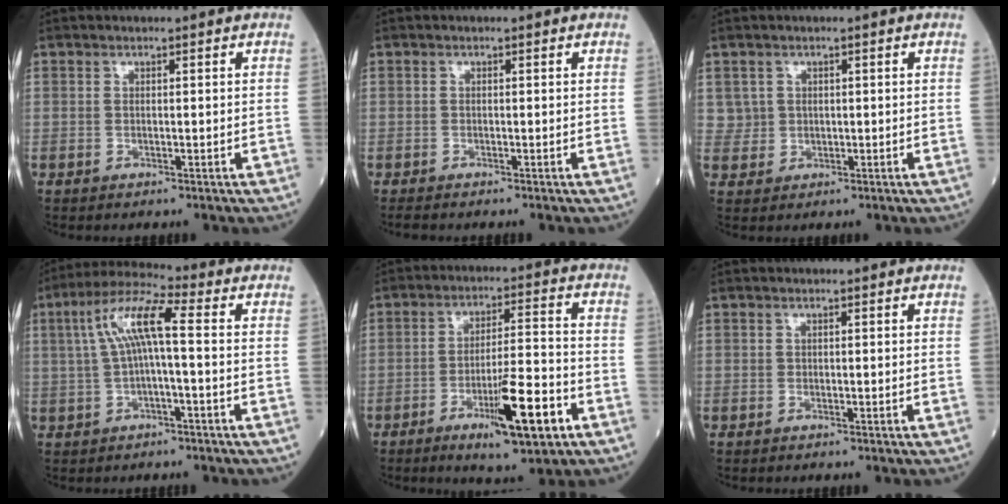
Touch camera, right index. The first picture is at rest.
{"total": 0.7, "force": [-0.7, 0.1, 0.0], "torque": [-0.004, -0.002, -0.017]}
{"total": 2.7, "force": [0.9, 2.5, -0.1], "torque": [0.015, 0.003, 0.015]}
{"total": 8.5, "force": [0.9, 1.0, 8.4], "torque": [-0.164, 0.032, 0.014]}
{"total": 11.7, "force": [-5.4, 1.3, 10.2], "torque": [-0.165, -0.011, -0.084]}
{"total": 0.0}